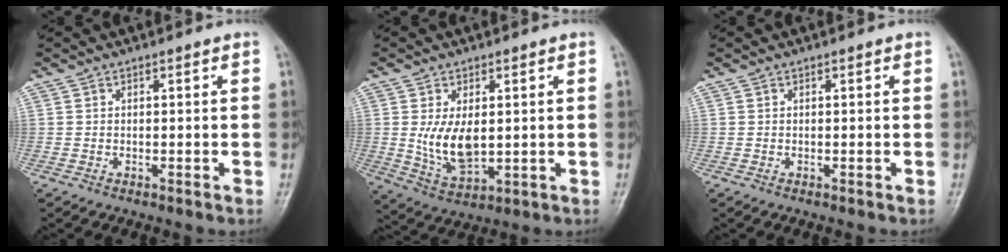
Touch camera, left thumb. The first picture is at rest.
{"total": 8.3, "force": [0.6, 4.5, 6.9], "torque": [-0.115, -0.013, 0.025]}
{"total": 0.0}